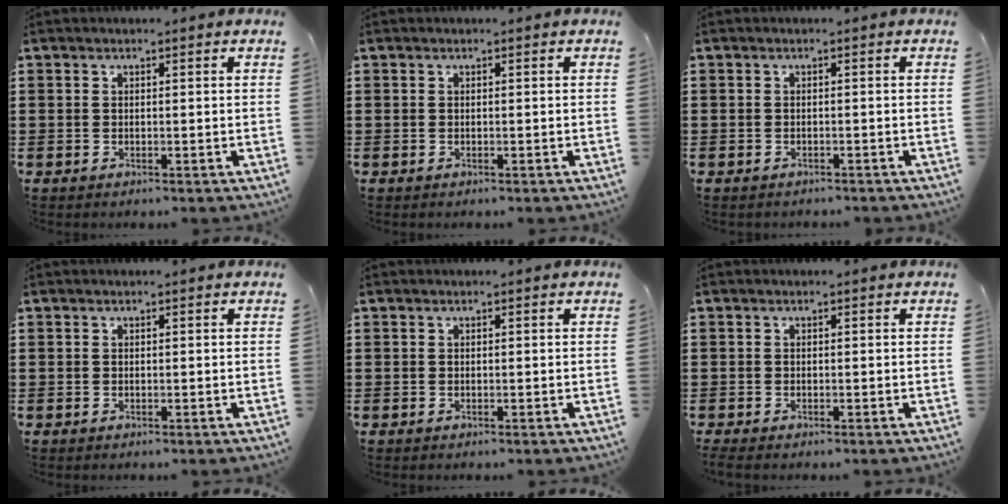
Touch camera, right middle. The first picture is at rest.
{"total": 0.0}
{"total": 0.6, "force": [-0.5, 0.1, 0.0], "torque": [-0.003, -0.002, -0.011]}
{"total": 0.0}
{"total": 0.0}
{"total": 0.5, "force": [-0.5, 0.0, 0.2], "torque": [-0.006, -0.005, -0.008]}